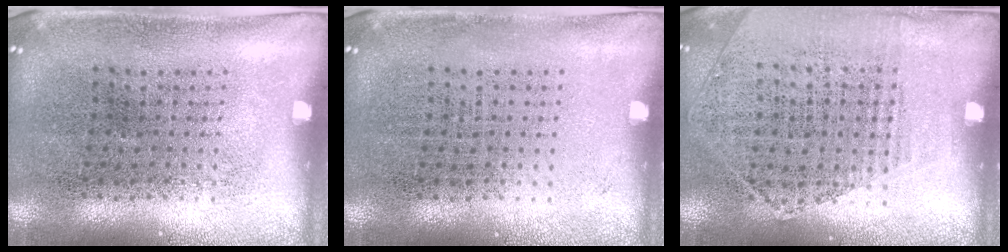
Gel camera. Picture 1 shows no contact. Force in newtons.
{"total": 0.0}
{"total": 1.2, "press": 1.0, "slide": 0.7}